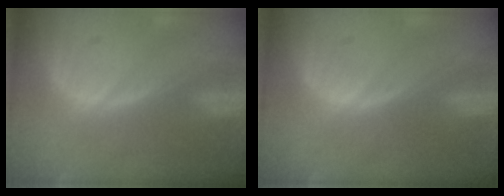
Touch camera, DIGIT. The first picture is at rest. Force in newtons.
{"total": 0.0}